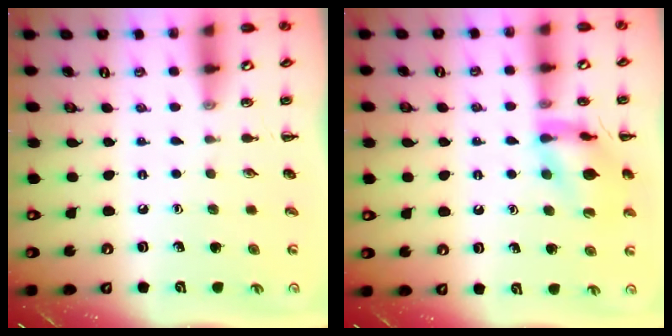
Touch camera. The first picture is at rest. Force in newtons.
{"total": 14.9, "press": 14.8, "slide": 1.4}